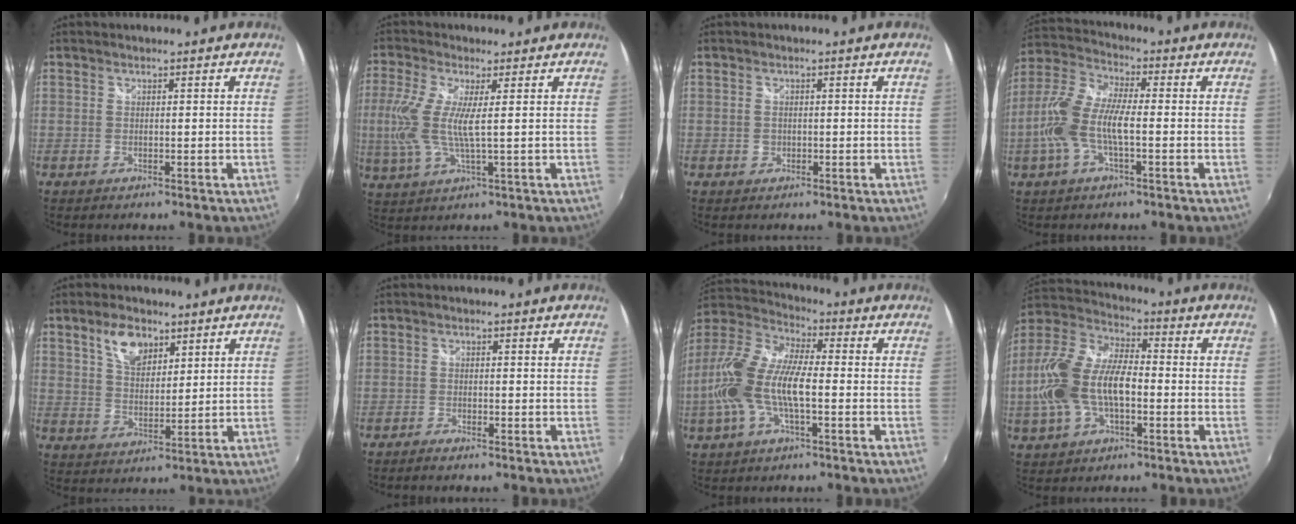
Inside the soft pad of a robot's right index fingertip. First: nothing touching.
{"total": 9.2, "force": [0.7, 1.5, 9.0], "torque": [-0.200, -0.006, 0.014]}
{"total": 1.3, "force": [-0.2, 1.2, 0.4], "torque": [-0.006, 0.000, -0.004]}
{"total": 11.6, "force": [-2.2, 3.8, 10.7], "torque": [-0.235, 0.006, -0.048]}
{"total": 7.3, "force": [4.3, 3.9, 4.5], "torque": [-0.079, 0.011, 0.079]}
{"total": 1.5, "force": [-1.4, 0.3, 0.7], "torque": [-0.021, -0.003, -0.029]}
{"total": 15.5, "force": [-2.7, 5.5, 14.3], "torque": [-0.292, 0.001, -0.060]}
{"total": 16.4, "force": [-3.0, 8.3, 13.8], "torque": [-0.292, 0.008, -0.060]}